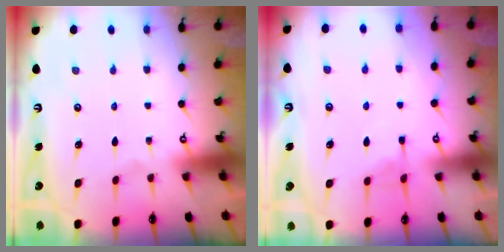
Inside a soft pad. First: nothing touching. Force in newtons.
{"total": 3.6, "press": 3.5, "slide": 0.5}